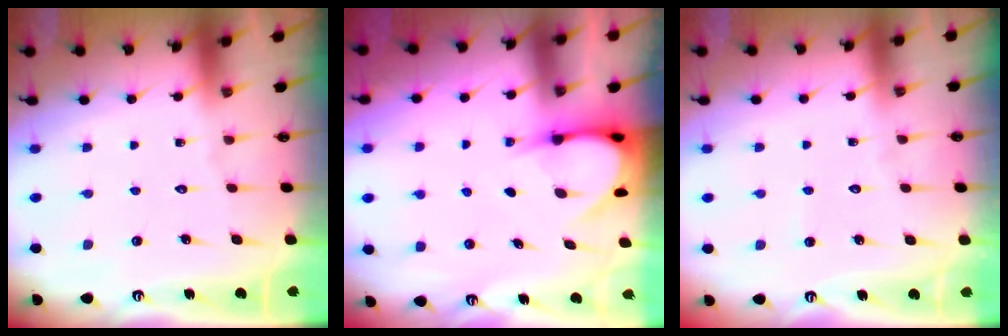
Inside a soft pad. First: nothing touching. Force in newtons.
{"total": 5.4, "press": 5.4, "slide": 0.5}
{"total": 2.9, "press": 2.9, "slide": 0.3}